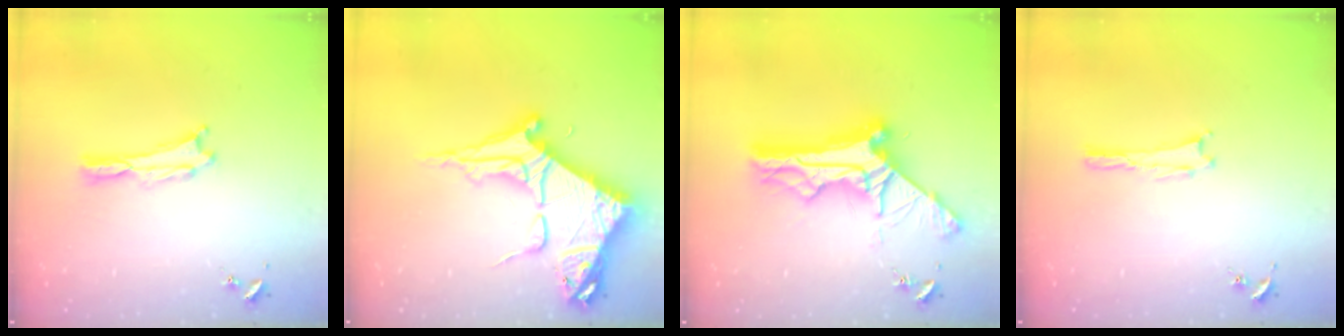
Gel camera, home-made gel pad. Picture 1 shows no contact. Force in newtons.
{"total": 10.6, "press": 10.5, "slide": 1.3}
{"total": 13.3, "press": 13.2, "slide": 1.4}
{"total": 0.0}